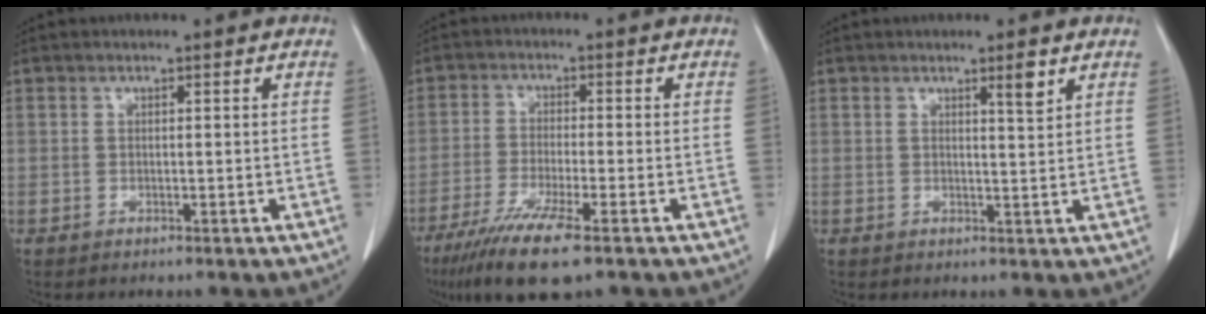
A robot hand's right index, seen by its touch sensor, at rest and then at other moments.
{"total": 9.6, "force": [-6.1, 0.7, 7.3], "torque": [-0.133, -0.025, -0.101]}
{"total": 2.5, "force": [1.6, -0.1, 2.0], "torque": [-0.034, -0.006, 0.025]}